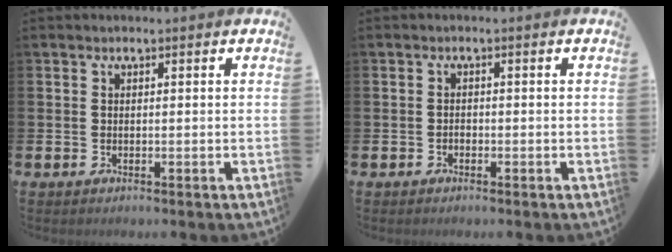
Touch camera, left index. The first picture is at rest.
{"total": 0.8, "force": [-0.5, 0.5, 0.2], "torque": [-0.007, 0.003, -0.011]}